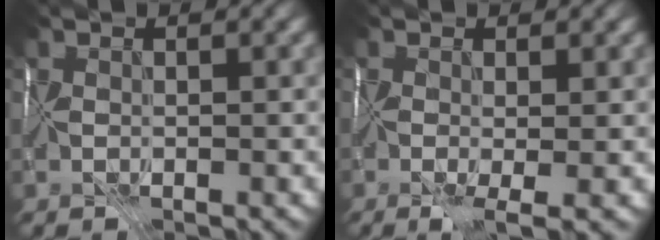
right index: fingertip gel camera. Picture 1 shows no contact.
{"total": 4.7, "force": [-1.3, 1.8, 4.2], "torque": [-0.071, -0.009, -0.010]}